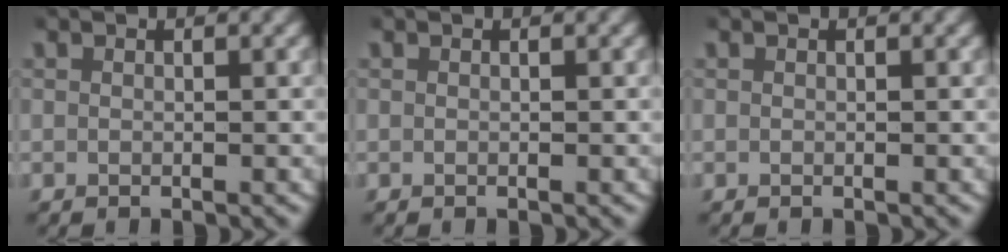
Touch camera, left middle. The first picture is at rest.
{"total": 0.0}
{"total": 0.0}